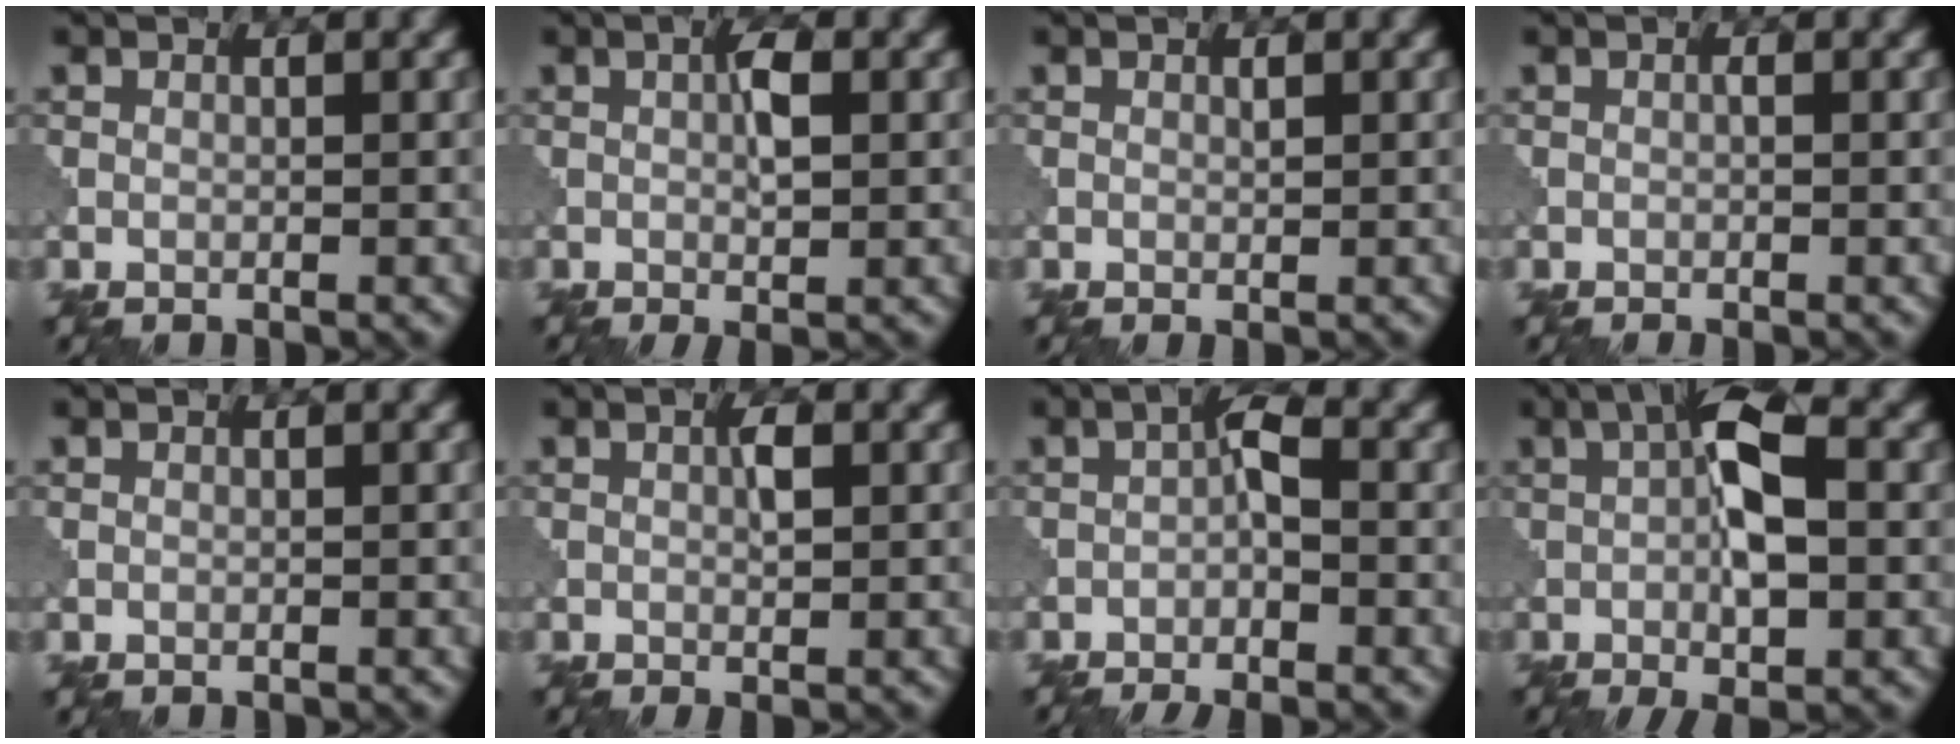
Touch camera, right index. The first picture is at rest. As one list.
[{"total": 2.7, "force": [0.1, 0.5, 2.6], "torque": [-0.048, 0.001, 0.001]}, {"total": 0.5, "force": [0.1, 0.1, 0.5], "torque": [-0.009, 0.001, 0.001]}, {"total": 0.7, "force": [-0.2, 0.0, 0.7], "torque": [-0.012, 0.000, -0.006]}, {"total": 0.0}, {"total": 1.8, "force": [0.1, 0.3, 1.8], "torque": [-0.029, 0.002, 0.001]}, {"total": 4.1, "force": [-1.8, 1.1, 3.6], "torque": [-0.061, 0.005, -0.040]}, {"total": 7.2, "force": [-0.2, 2.1, 6.8], "torque": [-0.113, 0.007, -0.009]}]